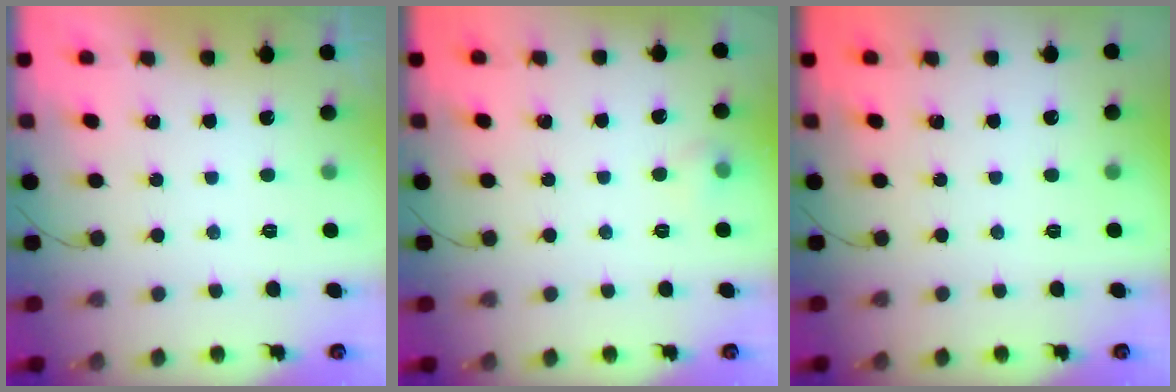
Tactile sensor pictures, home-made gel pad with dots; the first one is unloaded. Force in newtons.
{"total": 4.5, "press": 4.2, "slide": 1.6}
{"total": 0.0}